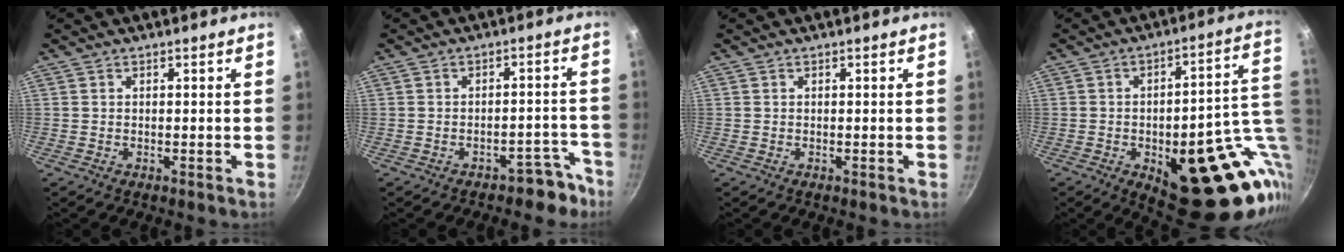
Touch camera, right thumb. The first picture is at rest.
{"total": 5.6, "force": [-4.2, 3.1, 2.2], "torque": [0.021, 0.064, -0.036]}
{"total": 0.0}
{"total": 25.7, "force": [-5.5, 11.2, 22.5], "torque": [-0.227, 0.007, -0.060]}